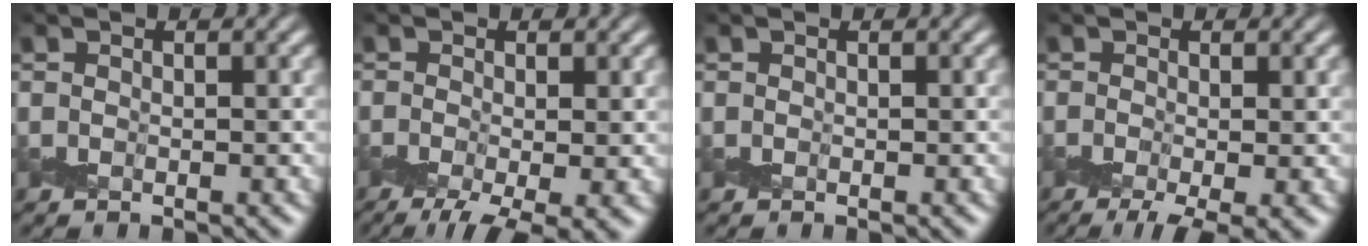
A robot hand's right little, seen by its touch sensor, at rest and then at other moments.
{"total": 6.4, "force": [-3.2, 2.2, 5.1], "torque": [-0.097, -0.014, -0.057]}
{"total": 0.0}
{"total": 4.9, "force": [-2.4, 1.5, 3.9], "torque": [-0.071, -0.008, -0.045]}